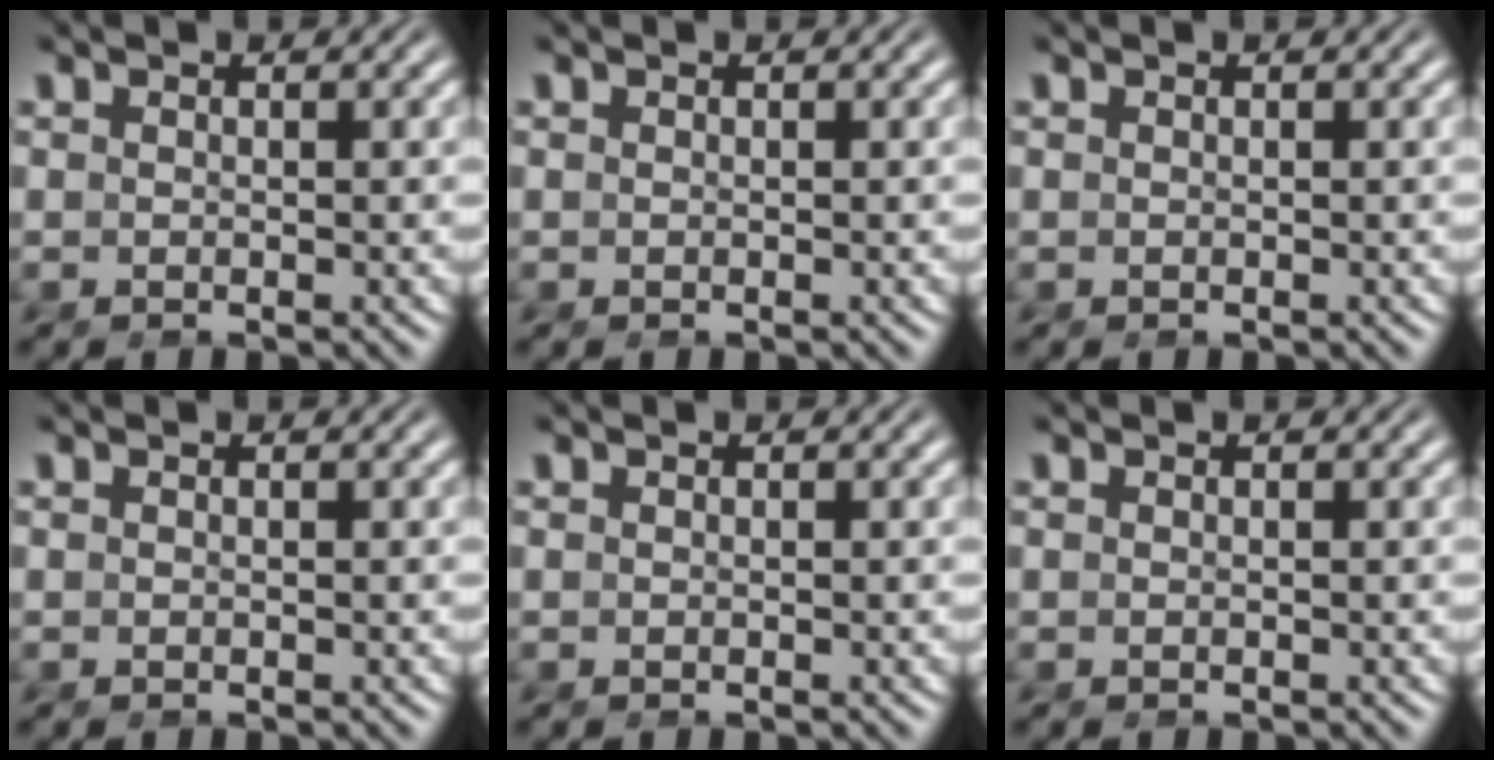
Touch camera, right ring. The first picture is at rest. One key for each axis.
{"total": 0.0}
{"total": 0.0}
{"total": 0.0}
{"total": 0.0}
{"total": 0.0}